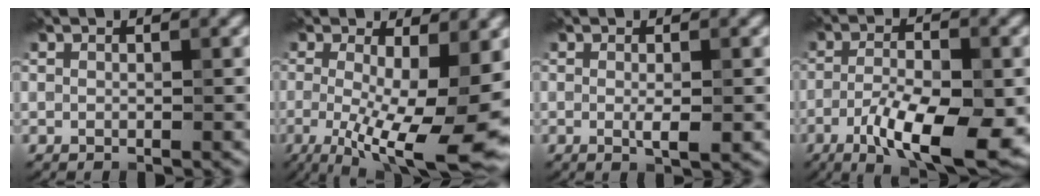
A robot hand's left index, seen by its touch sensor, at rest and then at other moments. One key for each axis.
{"total": 12.5, "fx": -2.0, "fy": 3.4, "fz": 11.9, "tx": -0.167, "ty": -0.015, "tz": -0.025}
{"total": 1.7, "fx": -0.2, "fy": 0.3, "fz": 1.7, "tx": -0.028, "ty": -0.005, "tz": -0.004}
{"total": 9.8, "fx": -4.2, "fy": 3.0, "fz": 8.4, "tx": -0.140, "ty": -0.008, "tz": -0.074}